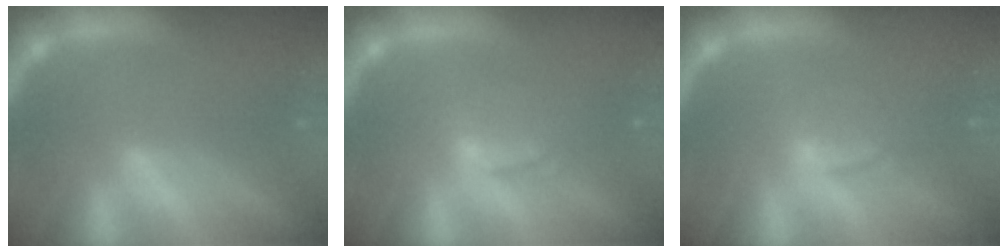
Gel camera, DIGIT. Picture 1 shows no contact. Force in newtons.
{"total": 3.0}
{"total": 2.4}